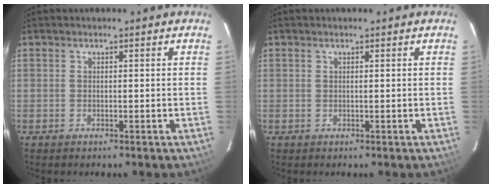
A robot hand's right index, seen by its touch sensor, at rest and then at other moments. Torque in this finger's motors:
{"motor_torque": [0.07, 0.02, 0.01, -0.01]}